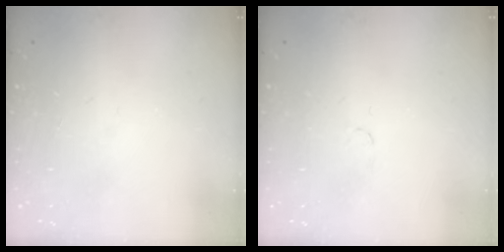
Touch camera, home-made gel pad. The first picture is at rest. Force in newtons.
{"total": 2.8, "press": 2.8, "slide": 0.4}